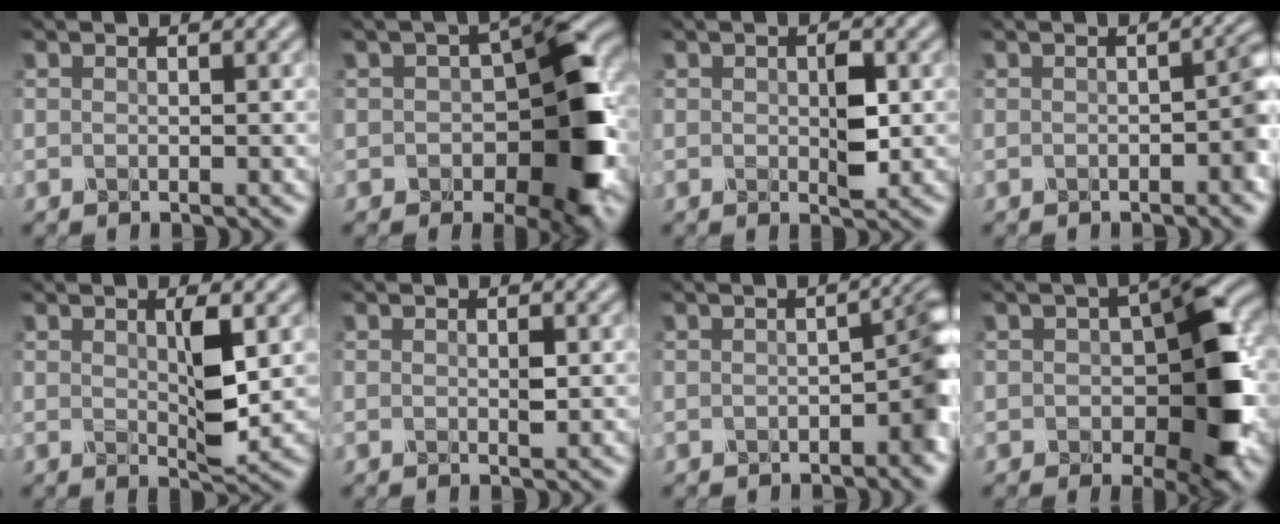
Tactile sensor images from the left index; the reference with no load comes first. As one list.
[{"total": 10.0, "force": [-1.5, 5.5, 8.1], "torque": [-0.103, 0.004, -0.024]}, {"total": 2.6, "force": [0.0, 1.2, 2.3], "torque": [-0.038, -0.003, 0.003]}, {"total": 2.3, "force": [-0.6, 1.0, 2.0], "torque": [-0.023, 0.004, -0.007]}, {"total": 3.2, "force": [0.7, 0.8, 3.0], "torque": [-0.057, -0.008, 0.015]}, {"total": 0.8, "force": [0.1, 0.3, 0.7], "torque": [-0.012, -0.001, 0.001]}, {"total": 4.3, "force": [-1.0, 1.8, 3.8], "torque": [-0.037, 0.008, -0.013]}, {"total": 9.3, "force": [-0.7, 5.0, 7.8], "torque": [-0.100, 0.006, -0.010]}]